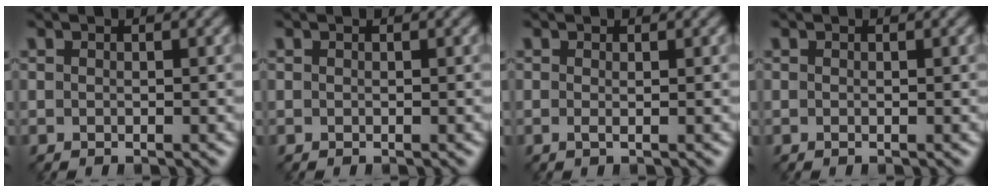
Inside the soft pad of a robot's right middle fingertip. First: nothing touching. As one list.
[{"total": 0.0}, {"total": 0.6, "force": [0.0, 0.1, 0.5], "torque": [-0.009, -0.001, -0.003]}, {"total": 0.0}]